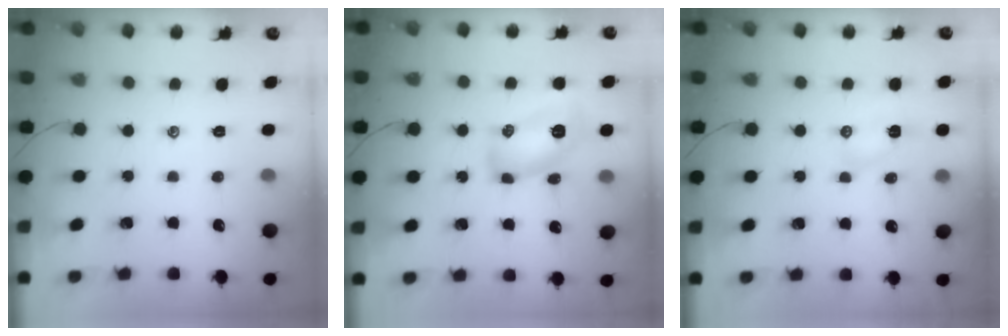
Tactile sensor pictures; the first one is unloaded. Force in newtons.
{"total": 10.0, "press": 10.0, "slide": 1.1}
{"total": 3.7, "press": 3.5, "slide": 1.2}